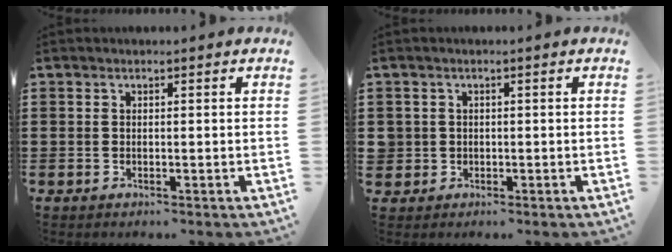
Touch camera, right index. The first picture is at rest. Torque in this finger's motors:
{"motor_torque": [1.13, 1.01, 0.20, 0.03]}